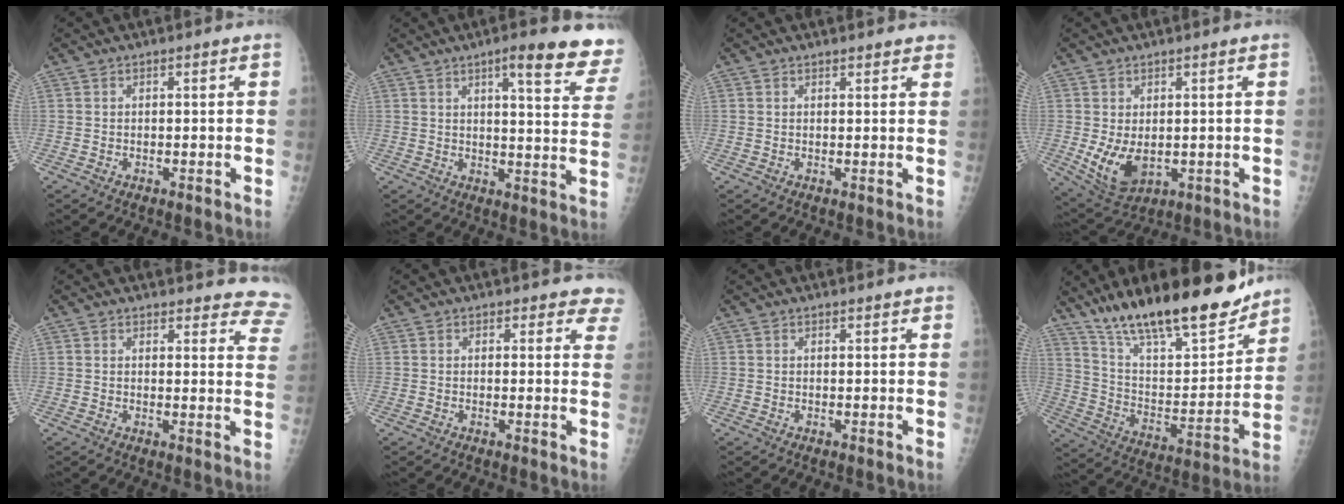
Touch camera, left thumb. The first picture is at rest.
{"total": 14.5, "force": [10.2, 2.9, 9.9], "torque": [-0.093, -0.046, 0.114]}
{"total": 3.4, "force": [3.1, 1.0, 1.0], "torque": [0.008, -0.007, 0.028]}
{"total": 7.6, "force": [-0.2, 4.6, 6.0], "torque": [-0.098, -0.017, 0.016]}
{"total": 12.2, "force": [11.6, 3.2, 1.7], "torque": [0.037, -0.079, 0.093]}
{"total": 5.6, "force": [4.9, 2.4, 0.7], "torque": [0.042, -0.018, 0.032]}
{"total": 1.3, "force": [1.2, 0.3, 0.5], "torque": [-0.002, -0.001, 0.016]}
{"total": 25.1, "force": [19.6, 6.6, 14.1], "torque": [-0.197, -0.088, 0.328]}